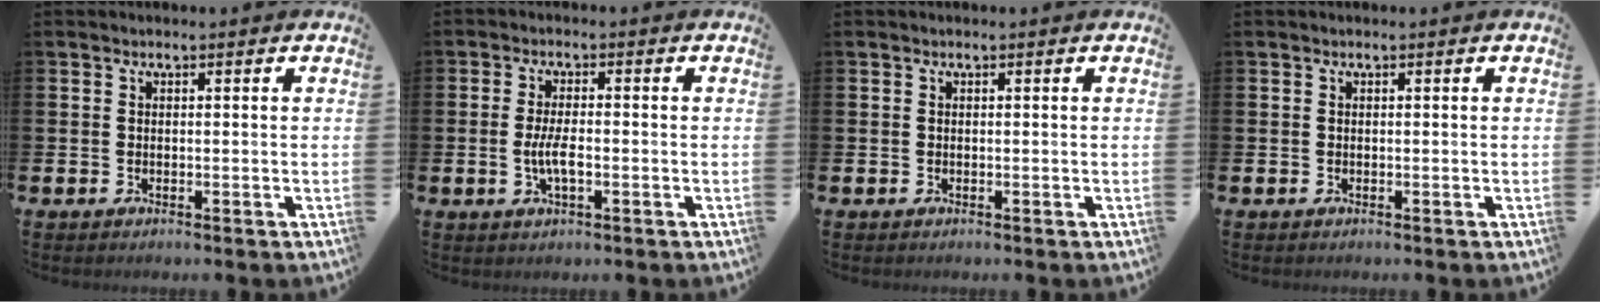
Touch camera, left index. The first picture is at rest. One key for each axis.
{"total": 3.7, "fx": -0.8, "fy": 1.2, "fz": 3.4, "tx": -0.064, "ty": 0.000, "tz": -0.017}
{"total": 0.0}
{"total": 0.0}